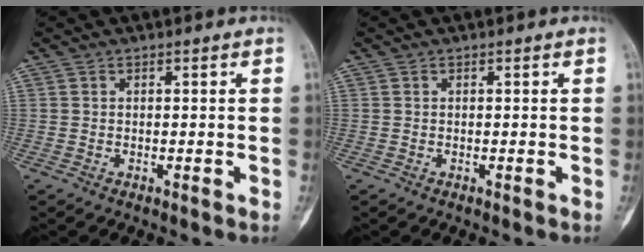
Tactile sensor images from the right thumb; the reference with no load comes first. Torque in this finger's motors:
{"motor_torque": [0.00, 0.00, 0.07, 0.06, 0.00]}